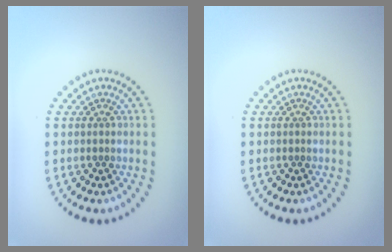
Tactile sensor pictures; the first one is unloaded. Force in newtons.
{"total": 0.0}